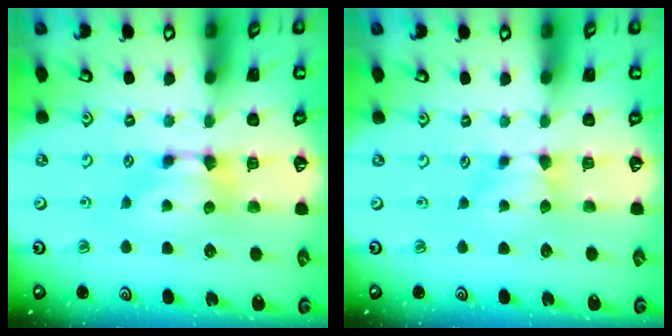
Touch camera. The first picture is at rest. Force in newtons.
{"total": 1.6, "press": 1.4, "slide": 0.7}